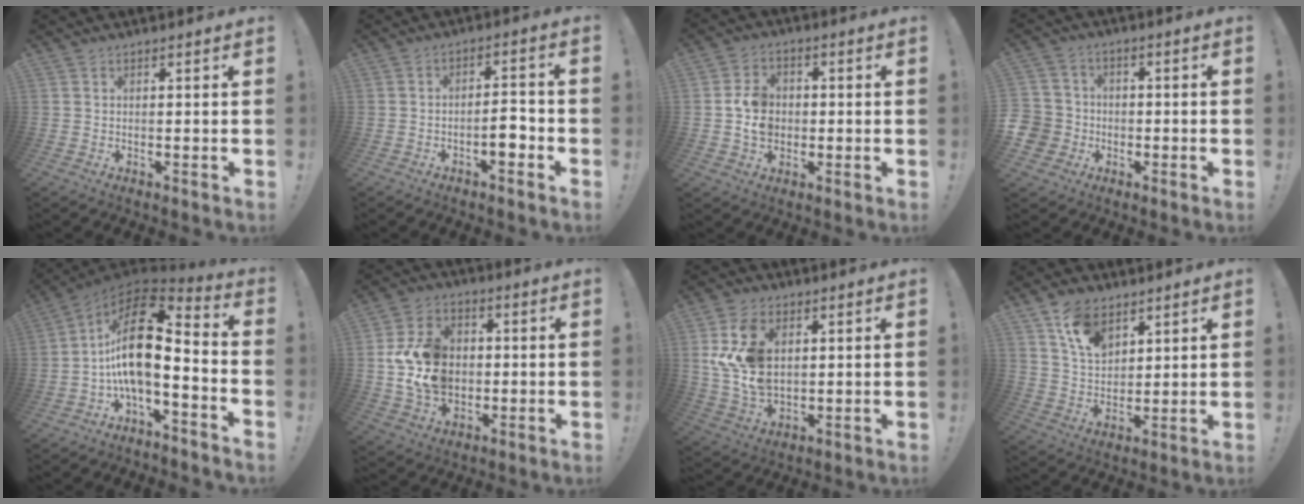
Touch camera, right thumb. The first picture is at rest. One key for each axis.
{"total": 5.5, "fx": -2.6, "fy": 1.7, "fz": 4.5, "tx": -0.061, "ty": 0.012, "tz": -0.044}
{"total": 8.1, "fx": -0.5, "fy": 6.8, "fz": 4.3, "tx": -0.078, "ty": 0.015, "tz": -0.007}
{"total": 7.1, "fx": -1.9, "fy": 6.7, "fz": 1.4, "tx": -0.039, "ty": 0.022, "tz": -0.030}
{"total": 17.4, "fx": 0.8, "fy": 7.4, "fz": 15.7, "tx": -0.281, "ty": 0.001, "tz": 0.012}
{"total": 15.1, "fx": 0.0, "fy": 12.2, "fz": 8.9, "tx": -0.155, "ty": 0.012, "tz": 0.010}
{"total": 15.4, "fx": 3.2, "fy": 10.8, "fz": 10.5, "tx": -0.208, "ty": -0.006, "tz": 0.061}
{"total": 11.2, "fx": 7.1, "fy": 7.0, "fz": 5.2, "tx": -0.090, "ty": -0.033, "tz": 0.136}